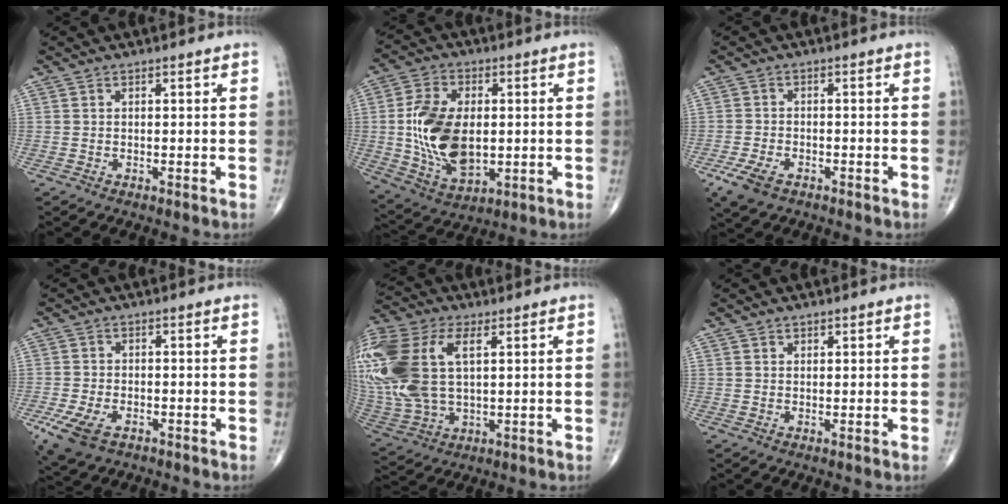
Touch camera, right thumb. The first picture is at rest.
{"total": 16.3, "force": [0.0, 9.8, 13.0], "torque": [-0.234, -0.006, 0.012]}
{"total": 5.4, "force": [-3.0, 2.9, 3.4], "torque": [-0.075, 0.004, -0.053]}
{"total": 7.5, "force": [-3.7, 4.3, 4.9], "torque": [-0.103, 0.003, -0.063]}
{"total": 25.6, "force": [6.0, 14.7, 20.1], "torque": [-0.513, 0.019, 0.120]}
{"total": 1.0, "force": [0.6, 0.7, 0.2], "torque": [0.008, -0.004, 0.007]}